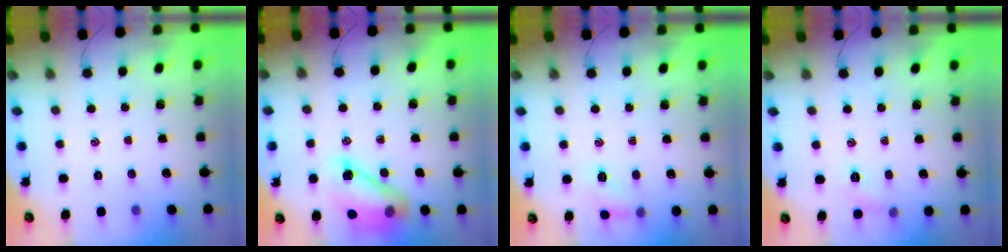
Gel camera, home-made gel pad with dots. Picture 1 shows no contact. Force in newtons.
{"total": 13.0, "press": 12.4, "slide": 3.8}
{"total": 8.0, "press": 7.8, "slide": 1.7}
{"total": 5.2, "press": 4.9, "slide": 1.6}